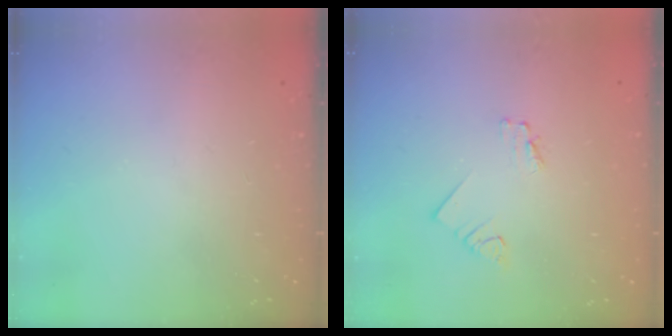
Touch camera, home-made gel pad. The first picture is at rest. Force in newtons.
{"total": 1.7, "press": 1.7, "slide": 0.3}